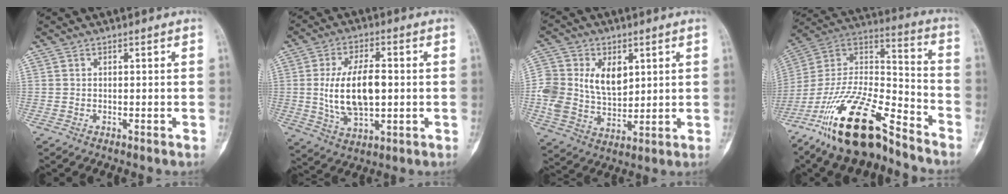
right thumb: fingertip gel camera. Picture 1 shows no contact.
{"total": 12.9, "force": [0.2, 6.5, 11.2], "torque": [-0.198, 0.004, 0.010]}
{"total": 14.1, "force": [3.2, 10.0, 9.4], "torque": [-0.165, -0.007, 0.067]}
{"total": 21.7, "force": [-15.6, 6.7, 13.6], "torque": [-0.266, 0.075, -0.288]}